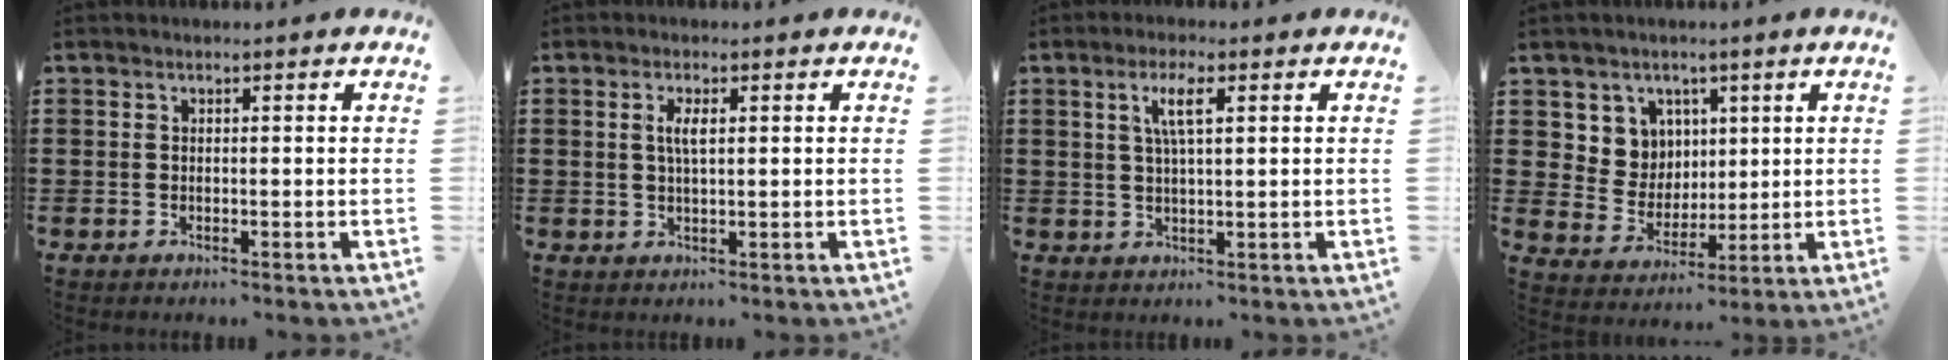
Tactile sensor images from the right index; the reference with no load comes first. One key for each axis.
{"total": 2.5, "fx": 0.6, "fy": 0.7, "fz": 2.3, "tx": -0.047, "ty": 0.005, "tz": 0.007}
{"total": 4.2, "fx": 1.4, "fy": 0.7, "fz": 3.9, "tx": -0.081, "ty": 0.005, "tz": 0.021}
{"total": 6.8, "fx": 2.9, "fy": 6.0, "fz": 0.9, "tx": -0.045, "ty": 0.001, "tz": 0.056}